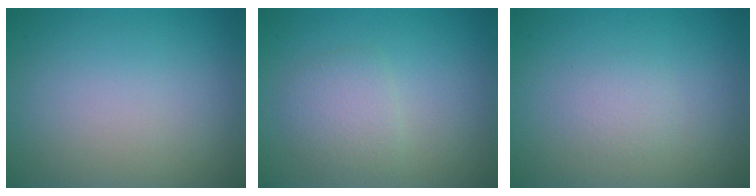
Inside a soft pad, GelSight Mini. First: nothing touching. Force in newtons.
{"total": 2.3, "press": 2.3, "slide": 0.0}
{"total": 1.2, "press": 1.2, "slide": 0.0}